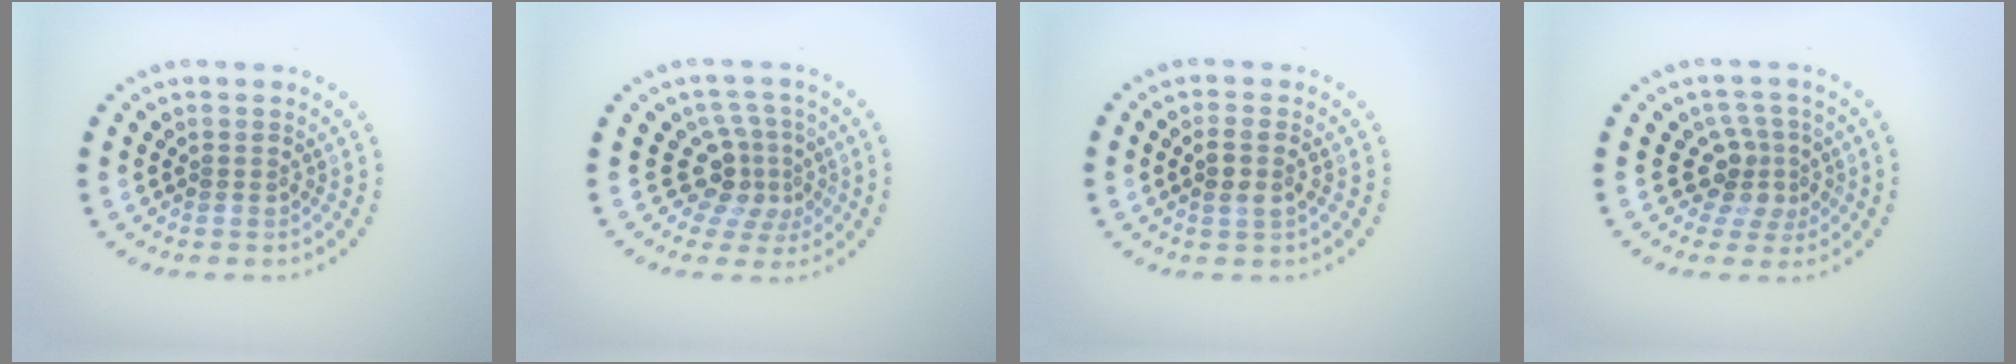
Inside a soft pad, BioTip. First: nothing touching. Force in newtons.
{"total": 3.6, "press": 2.5, "slide": 2.6}
{"total": 1.8, "press": 1.6, "slide": 0.7}
{"total": 3.2, "press": 2.3, "slide": 2.2}